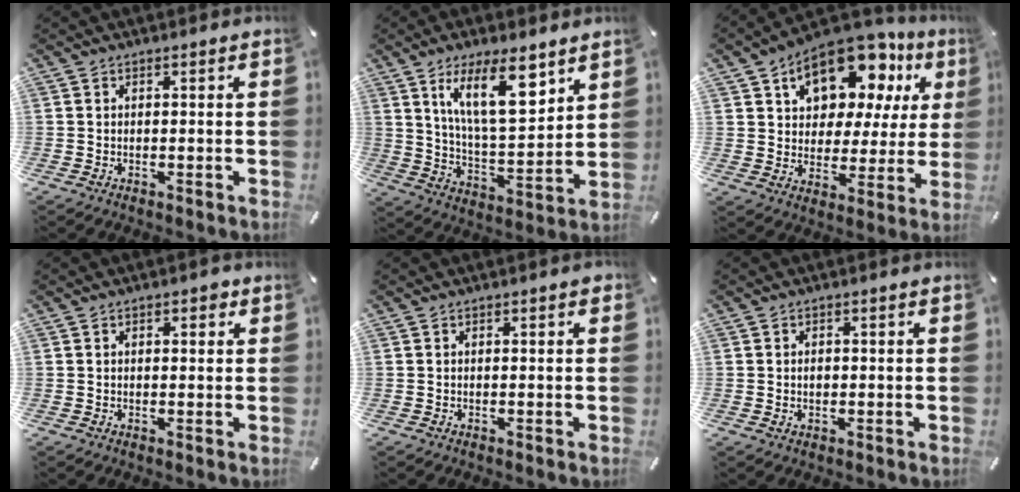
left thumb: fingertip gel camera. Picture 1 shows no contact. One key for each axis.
{"total": 16.6, "fx": 9.3, "fy": 6.3, "fz": 12.1, "tx": -0.213, "ty": -0.038, "tz": 0.156}
{"total": 16.2, "fx": 10.0, "fy": 9.5, "fz": 8.4, "tx": -0.128, "ty": -0.070, "tz": 0.172}
{"total": 1.9, "fx": 0.6, "fy": 1.1, "fz": 1.4, "tx": -0.021, "ty": 0.003, "tz": 0.007}
{"total": 0.6, "fx": 0.0, "fy": 0.2, "fz": 0.5, "tx": -0.009, "ty": 0.001, "tz": 0.000}
{"total": 1.6, "fx": 0.1, "fy": 1.2, "fz": 1.1, "tx": -0.016, "ty": 0.001, "tz": -0.002}